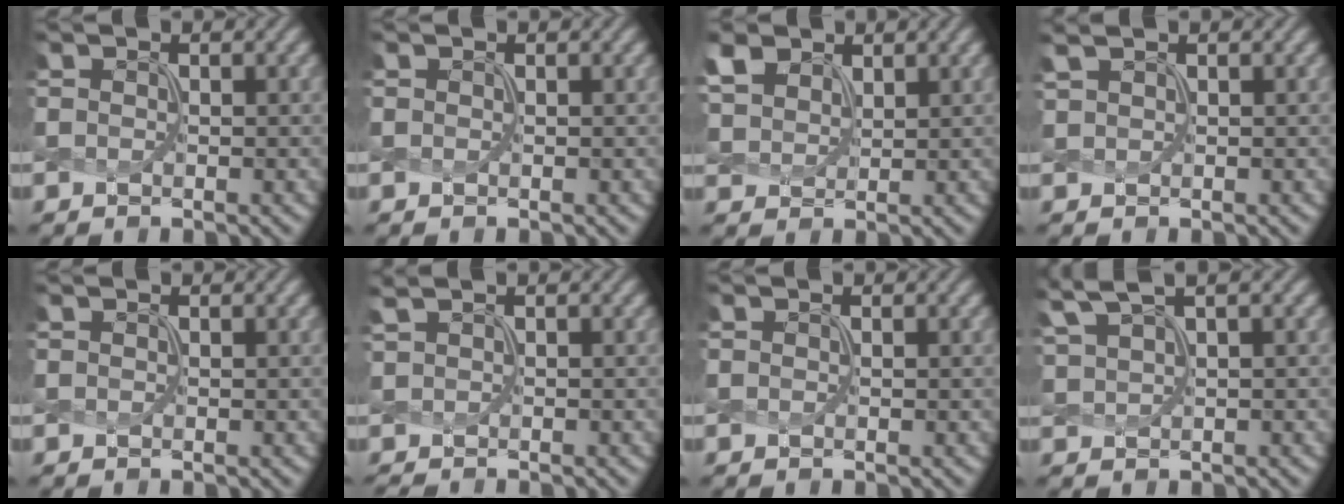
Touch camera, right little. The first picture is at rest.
{"total": 0.0}
{"total": 3.7, "force": [2.3, 2.3, 1.8], "torque": [-0.059, 0.007, 0.049]}
{"total": 2.4, "force": [1.8, 0.8, 1.3], "torque": [-0.013, 0.007, 0.018]}
{"total": 0.0}
{"total": 1.3, "force": [0.3, 0.4, 1.2], "torque": [-0.016, 0.006, 0.007]}
{"total": 0.0}
{"total": 4.4, "force": [3.4, 0.8, 2.6], "torque": [-0.060, 0.020, 0.066]}